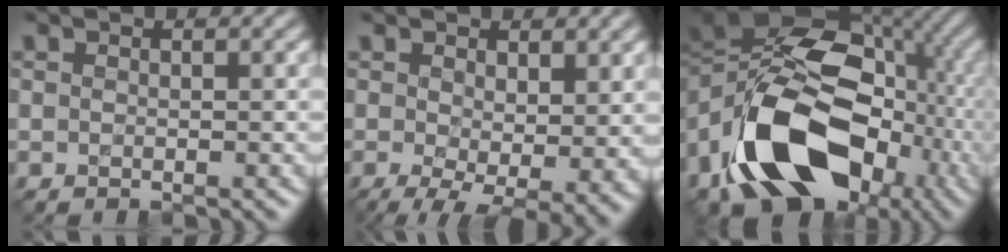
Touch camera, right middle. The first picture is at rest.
{"total": 6.4, "force": [-0.9, 3.0, 5.6], "torque": [-0.100, -0.016, -0.005]}
{"total": 17.6, "force": [-5.3, 12.1, 11.6], "torque": [-0.214, 0.008, -0.098]}